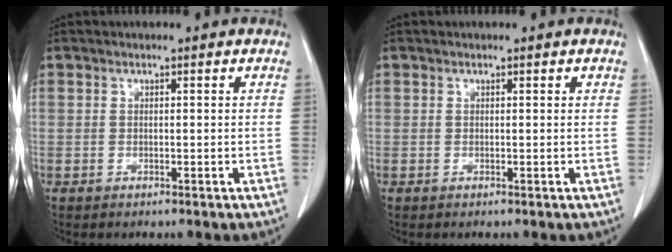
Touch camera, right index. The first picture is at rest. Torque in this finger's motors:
{"motor_torque": [0.02, -0.03, 0.00, -0.01]}